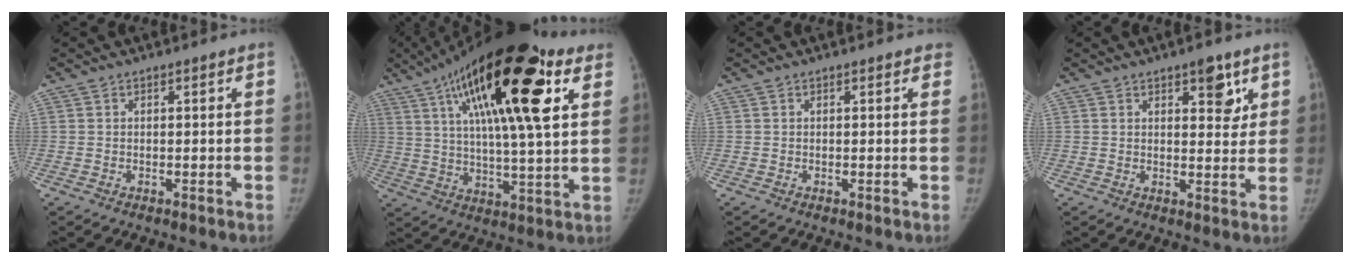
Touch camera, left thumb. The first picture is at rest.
{"total": 28.1, "force": [11.6, 8.5, 24.1], "torque": [-0.390, -0.005, 0.182]}
{"total": 1.6, "force": [1.2, 0.7, 0.8], "torque": [0.002, 0.002, 0.007]}
{"total": 5.8, "force": [3.1, 2.7, 4.1], "torque": [-0.026, -0.018, 0.040]}